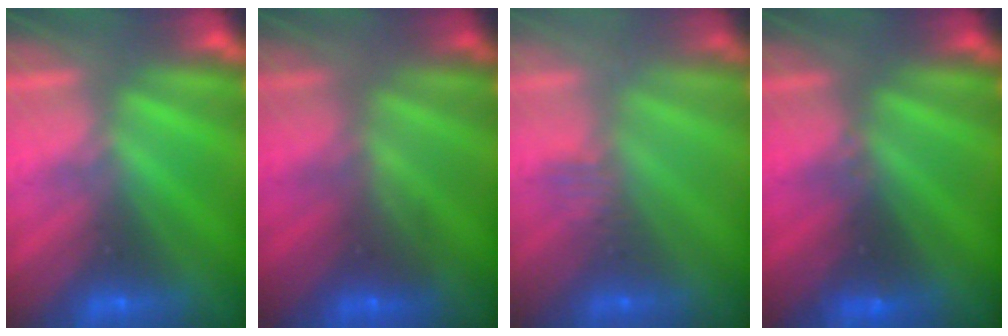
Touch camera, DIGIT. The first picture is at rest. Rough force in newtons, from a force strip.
{"total": 2.1}
{"total": 3.2}
{"total": 2.4}